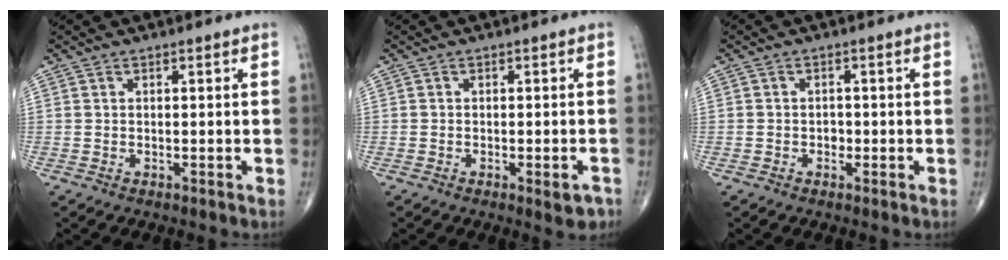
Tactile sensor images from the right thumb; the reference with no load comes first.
{"total": 3.1, "force": [-1.5, 1.1, 2.5], "torque": [-0.023, 0.004, -0.016]}
{"total": 1.4, "force": [-0.4, 1.2, 0.7], "torque": [-0.003, 0.005, -0.010]}